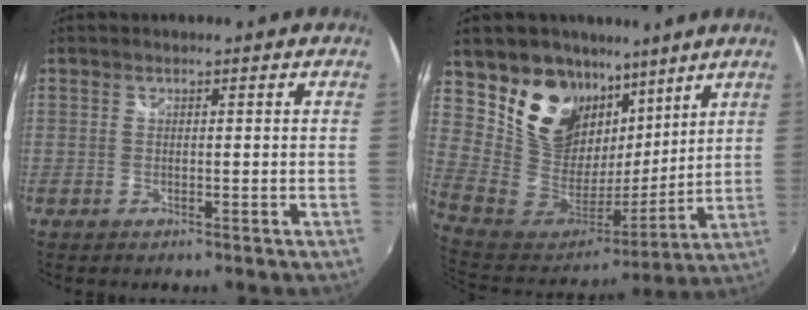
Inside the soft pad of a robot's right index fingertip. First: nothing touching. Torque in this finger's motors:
{"motor_torque": [1.10, 1.04, 0.66, 0.10]}